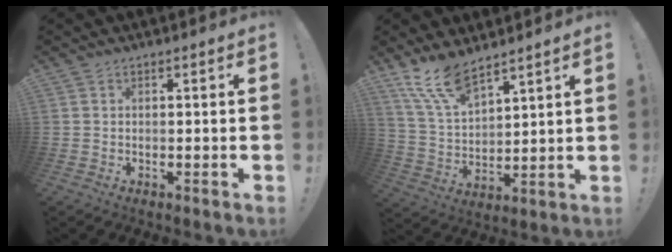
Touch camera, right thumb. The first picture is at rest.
{"total": 11.6, "force": [9.5, 3.5, 5.7], "torque": [-0.130, -0.054, 0.181]}